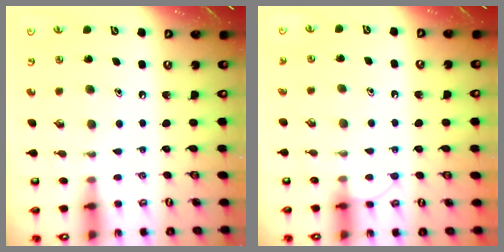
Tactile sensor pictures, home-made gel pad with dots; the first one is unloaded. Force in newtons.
{"total": 7.6, "press": 7.5, "slide": 0.6}